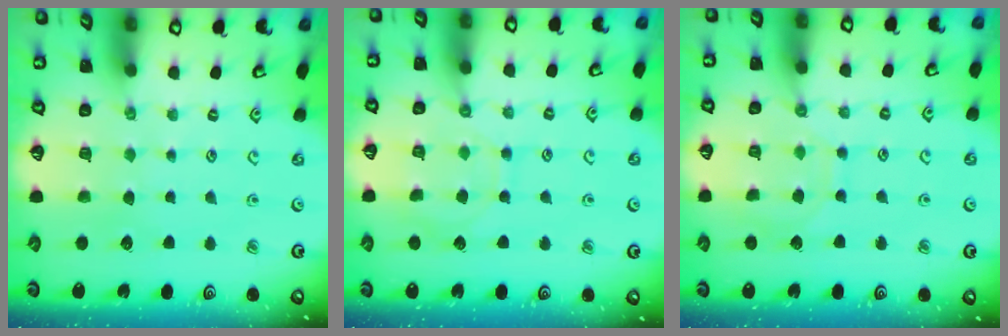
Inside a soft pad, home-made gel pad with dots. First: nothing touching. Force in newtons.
{"total": 9.0, "press": 9.0, "slide": 1.0}
{"total": 7.7, "press": 7.6, "slide": 0.7}